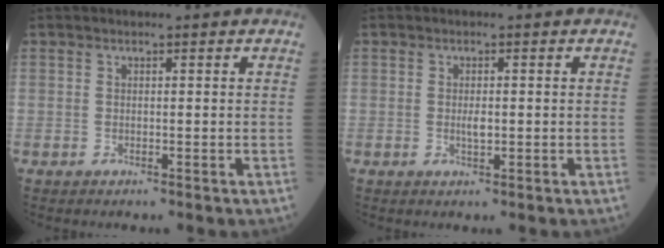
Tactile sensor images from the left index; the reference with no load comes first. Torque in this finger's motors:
{"motor_torque": [0.37, 0.06, 0.04, 0.01]}